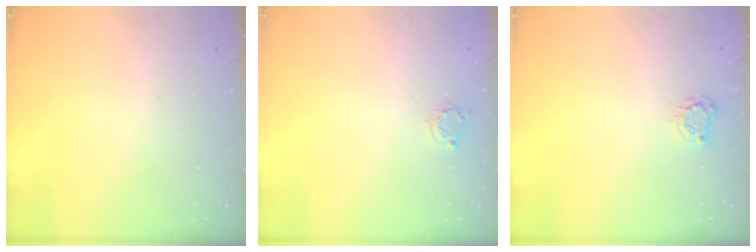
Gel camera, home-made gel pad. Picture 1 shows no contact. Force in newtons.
{"total": 3.3, "press": 3.3, "slide": 0.2}
{"total": 4.2, "press": 4.1, "slide": 0.5}